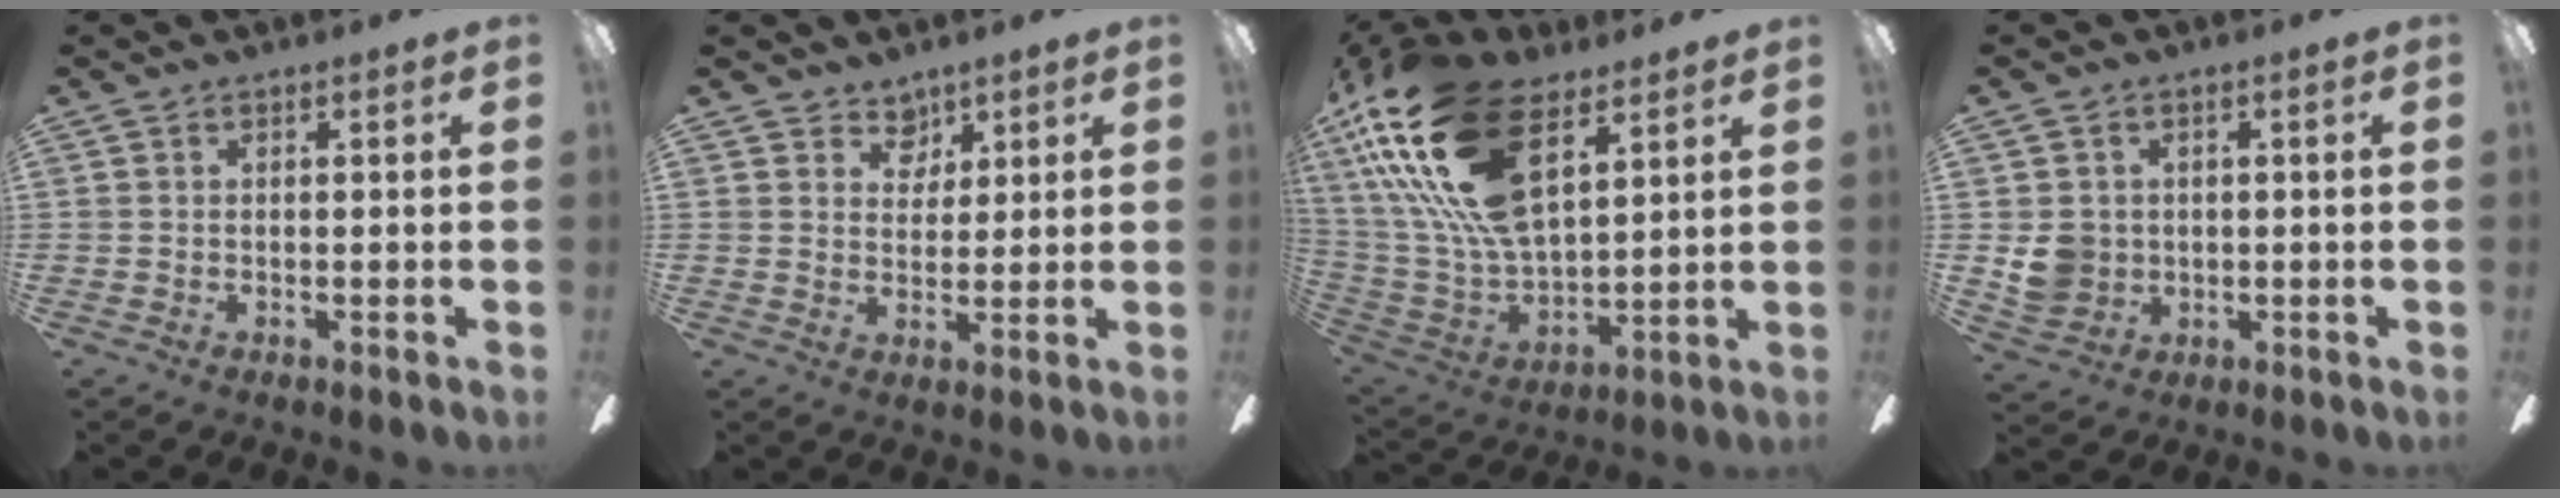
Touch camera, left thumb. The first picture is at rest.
{"total": 5.0, "force": [3.6, 3.4, 0.7], "torque": [-0.006, -0.016, 0.063]}
{"total": 27.0, "force": [13.9, 13.1, 19.1], "torque": [-0.406, -0.056, 0.248]}
{"total": 6.3, "force": [0.5, 6.0, 2.1], "torque": [-0.032, 0.010, 0.013]}